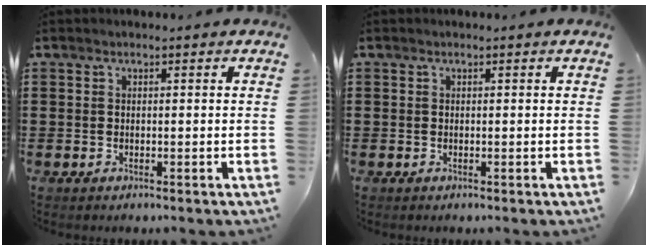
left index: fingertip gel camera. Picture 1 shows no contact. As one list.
[{"total": 0.0}]